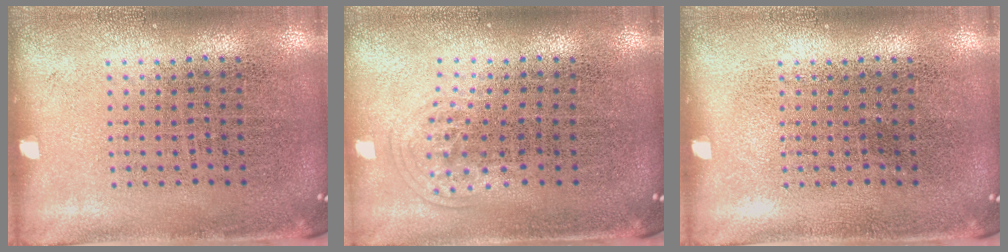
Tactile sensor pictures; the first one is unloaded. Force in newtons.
{"total": 1.0, "press": 0.6, "slide": 0.8}
{"total": 0.0}